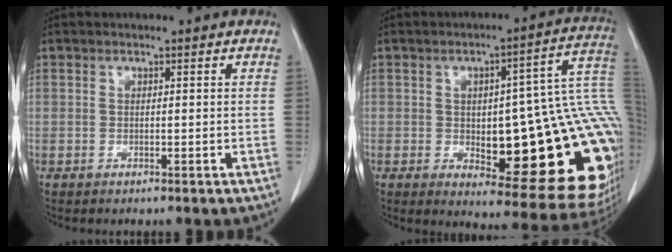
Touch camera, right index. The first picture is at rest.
{"total": 27.3, "force": [-3.0, 6.8, 26.3], "torque": [-0.244, 0.024, -0.022]}